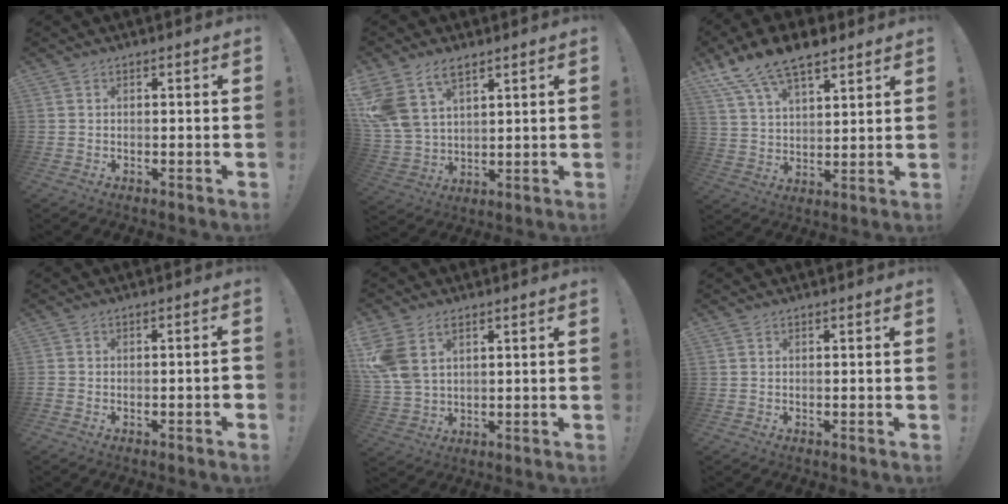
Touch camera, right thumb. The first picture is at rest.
{"total": 12.1, "force": [7.5, 7.2, 6.2], "torque": [-0.135, -0.035, 0.149]}
{"total": 12.4, "force": [9.3, 5.1, 6.3], "torque": [-0.115, -0.053, 0.173]}
{"total": 3.0, "force": [-1.4, 0.5, 2.6], "torque": [-0.039, 0.002, -0.020]}
{"total": 8.8, "force": [4.2, 5.5, 5.5], "torque": [-0.105, -0.015, 0.083]}
{"total": 0.0}